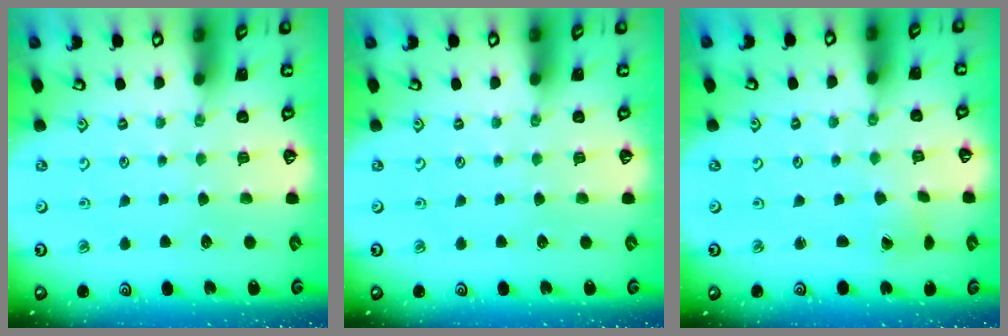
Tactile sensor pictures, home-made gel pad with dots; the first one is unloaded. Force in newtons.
{"total": 0.0}
{"total": 0.7, "press": 0.7, "slide": 0.1}